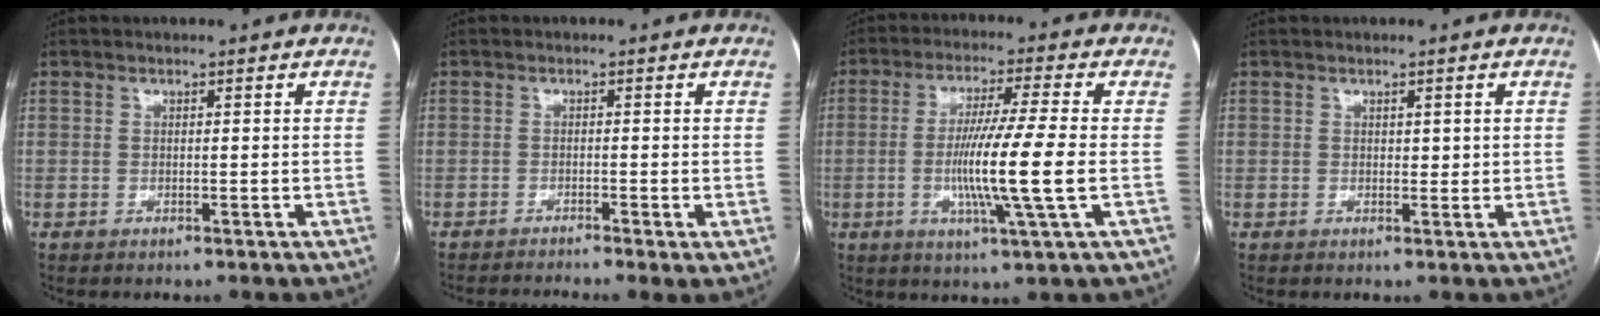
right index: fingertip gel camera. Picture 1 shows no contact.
{"total": 4.8, "force": [-3.4, 0.0, 3.3], "torque": [-0.048, -0.005, -0.057]}
{"total": 11.5, "force": [-1.8, -1.2, 11.3], "torque": [-0.216, -0.016, -0.036]}
{"total": 1.6, "force": [0.5, 1.0, 1.1], "torque": [-0.012, 0.000, 0.007]}